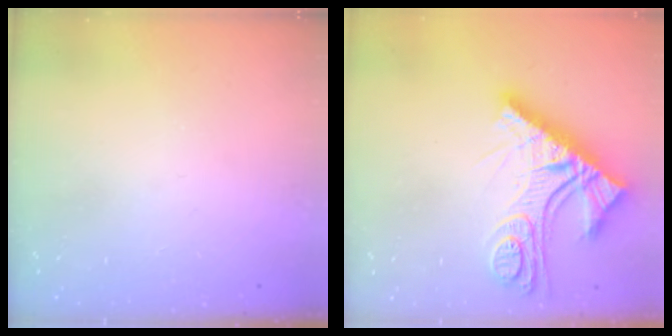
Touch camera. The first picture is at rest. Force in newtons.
{"total": 15.8, "press": 15.8, "slide": 0.6}